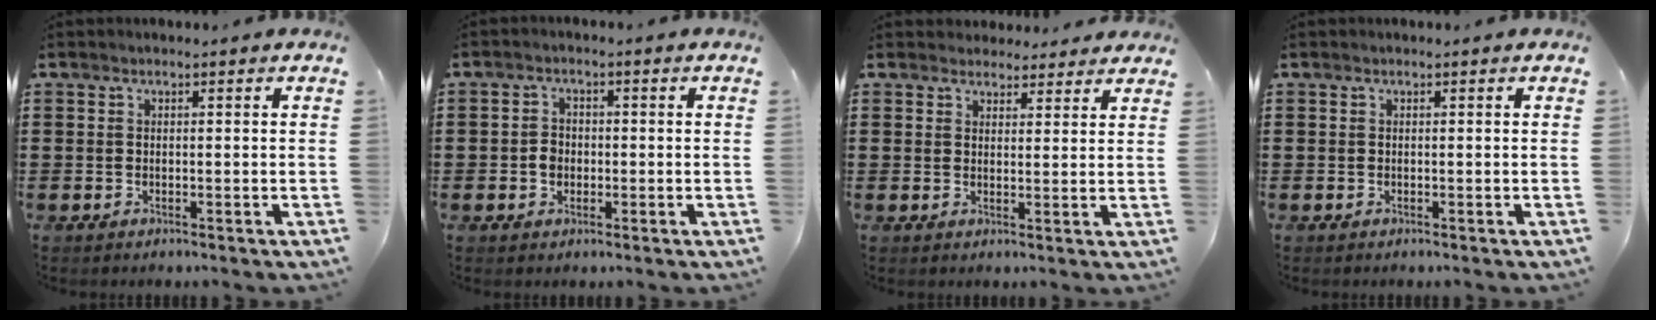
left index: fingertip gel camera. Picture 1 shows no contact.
{"total": 2.4, "force": [-0.4, 2.0, 1.3], "torque": [-0.029, 0.005, -0.009]}
{"total": 3.1, "force": [2.9, 1.2, 0.0], "torque": [-0.002, -0.005, 0.053]}
{"total": 0.0}